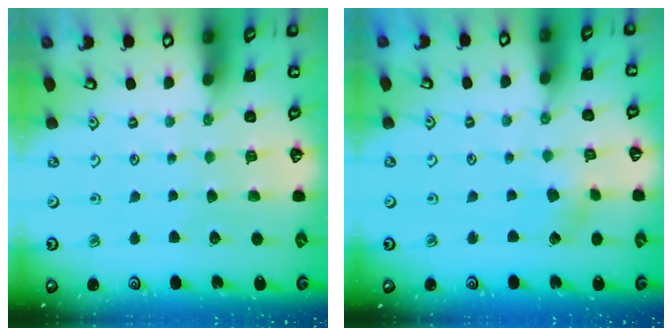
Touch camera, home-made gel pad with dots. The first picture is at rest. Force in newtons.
{"total": 2.5, "press": 2.5, "slide": 0.4}